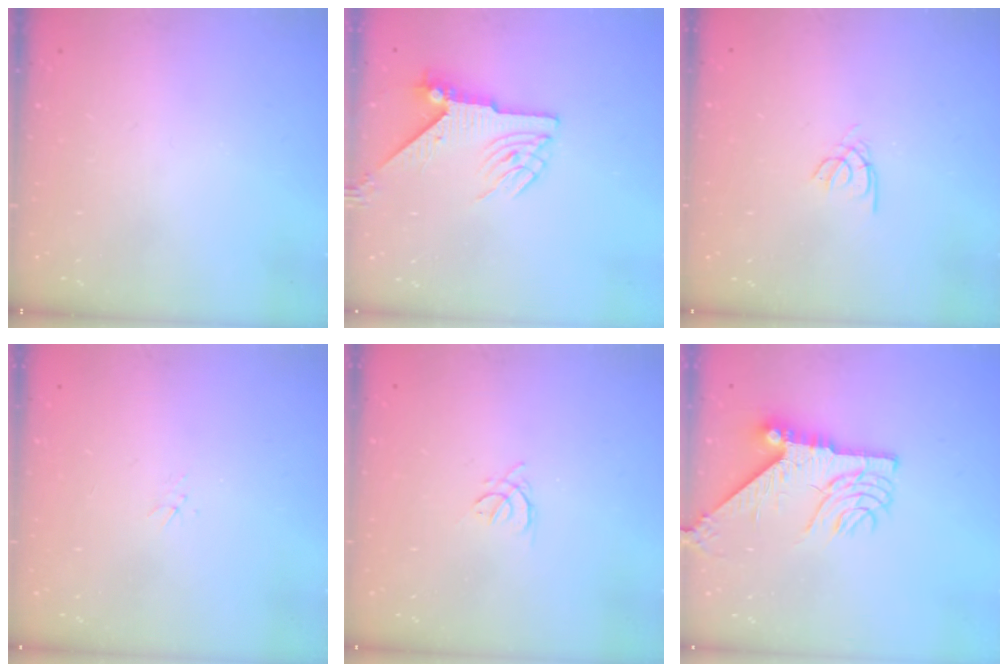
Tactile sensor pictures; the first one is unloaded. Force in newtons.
{"total": 6.4, "press": 6.4, "slide": 0.7}
{"total": 2.2, "press": 2.2, "slide": 0.2}
{"total": 1.5, "press": 1.5, "slide": 0.2}
{"total": 2.4, "press": 2.3, "slide": 0.6}
{"total": 11.1, "press": 11.1, "slide": 1.3}